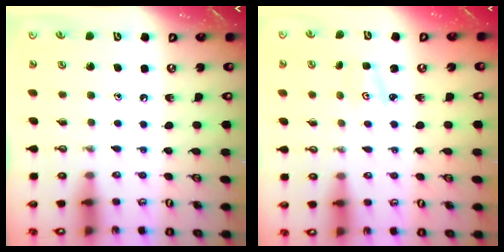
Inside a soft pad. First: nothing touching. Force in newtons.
{"total": 1.0, "press": 0.9, "slide": 0.2}